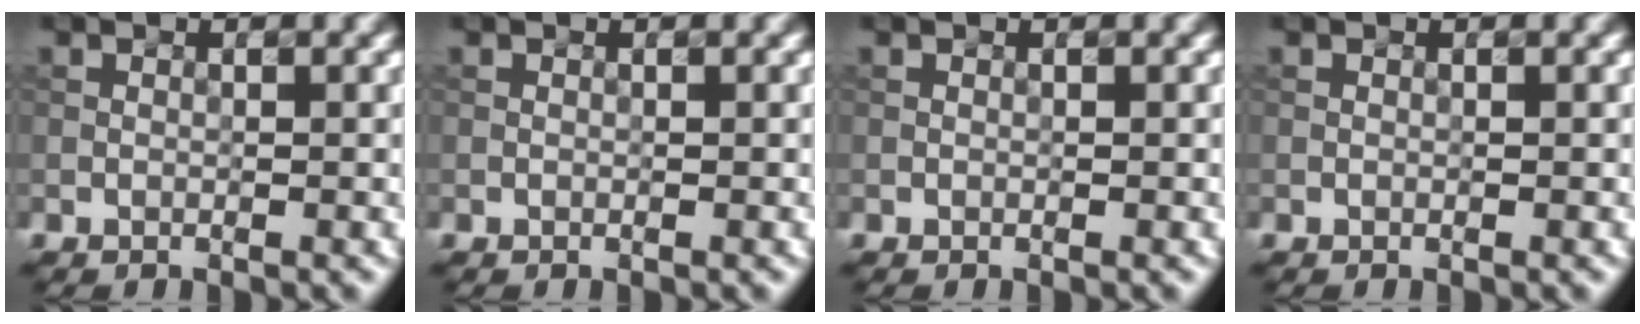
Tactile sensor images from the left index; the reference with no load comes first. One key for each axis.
{"total": 0.0}
{"total": 0.0}
{"total": 0.0}